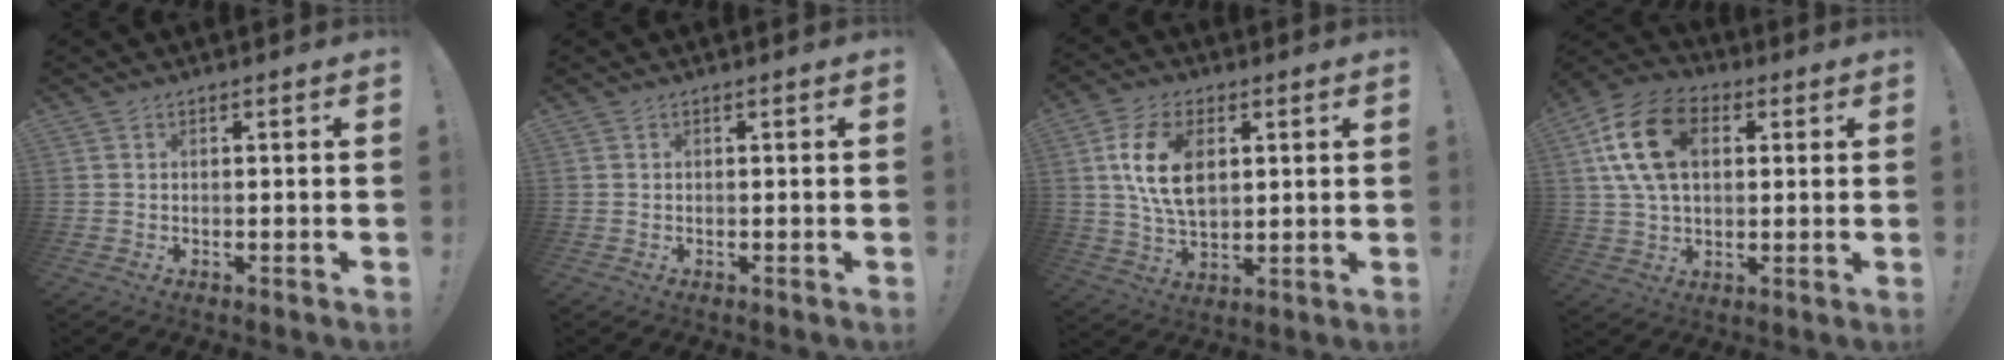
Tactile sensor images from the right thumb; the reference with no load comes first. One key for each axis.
{"total": 0.0}
{"total": 14.1, "fx": 3.5, "fy": 8.7, "fz": 10.5, "tx": -0.186, "ty": 0.002, "tz": 0.064}
{"total": 17.2, "fx": 4.9, "fy": 11.2, "fz": 12.0, "tx": -0.230, "ty": 0.003, "tz": 0.090}